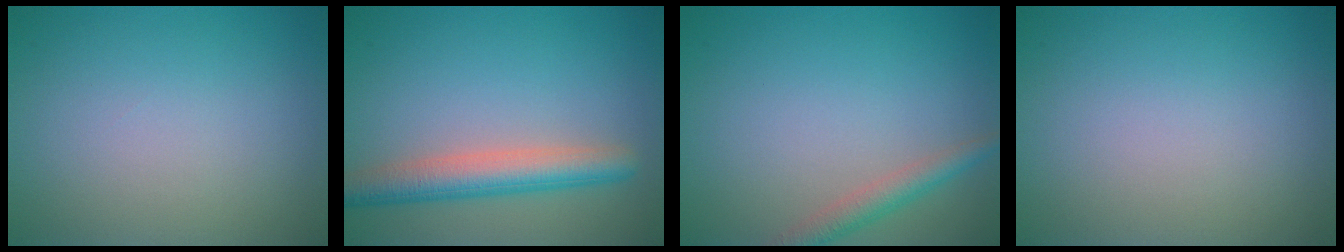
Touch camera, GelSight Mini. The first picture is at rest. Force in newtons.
{"total": 4.7, "press": 4.7, "slide": 0.3}
{"total": 2.3, "press": 2.3, "slide": 0.1}
{"total": 0.0}